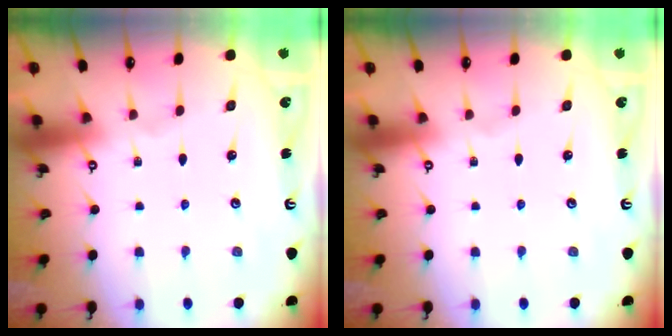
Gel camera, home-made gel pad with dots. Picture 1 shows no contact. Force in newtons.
{"total": 0.0}